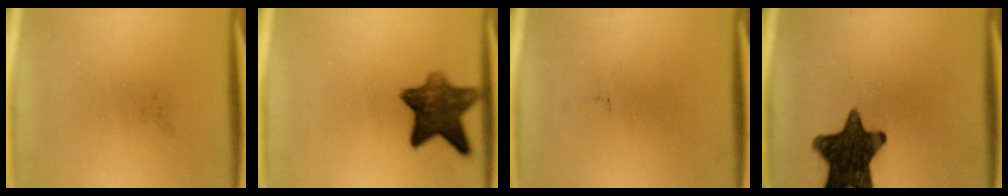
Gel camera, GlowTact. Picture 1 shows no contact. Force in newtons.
{"total": 9.1}
{"total": 0.0}
{"total": 14.3}